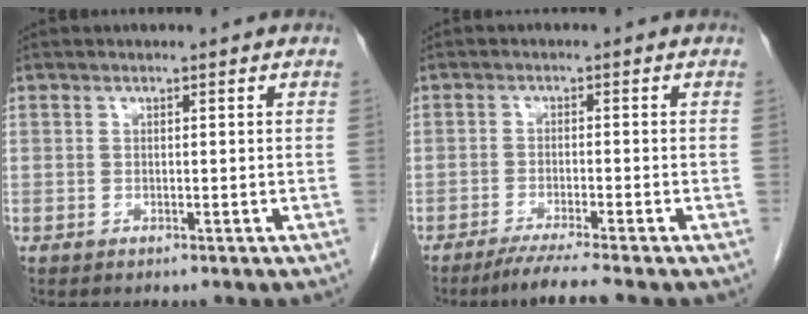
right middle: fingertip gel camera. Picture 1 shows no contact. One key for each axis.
{"total": 5.0, "fx": -4.1, "fy": -1.1, "fz": 2.7, "tx": -0.044, "ty": -0.017, "tz": -0.074}